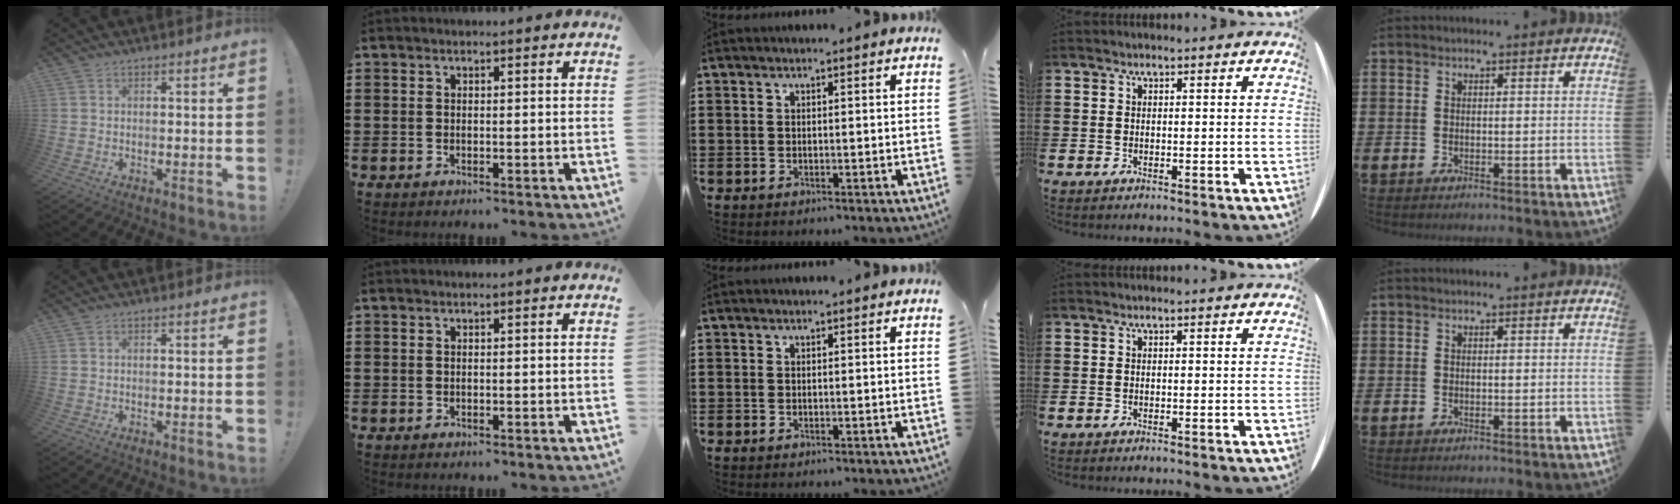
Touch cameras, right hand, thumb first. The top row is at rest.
{}